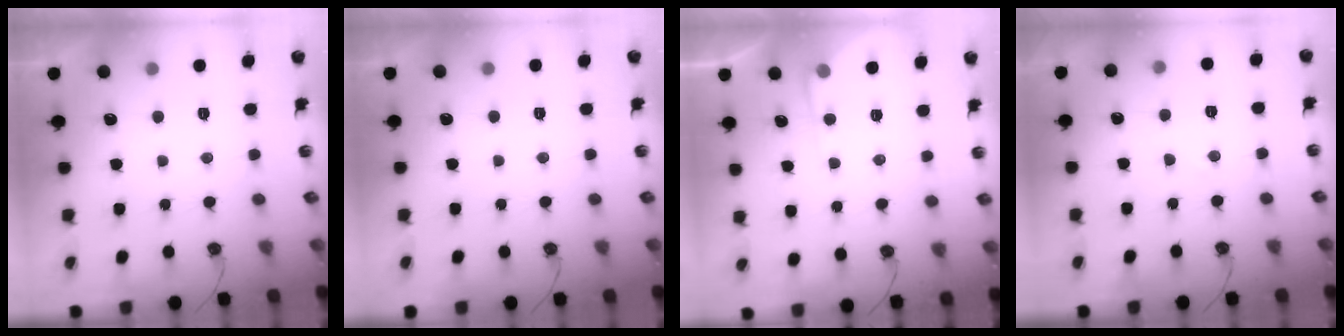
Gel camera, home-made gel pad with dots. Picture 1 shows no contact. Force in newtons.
{"total": 0.0}
{"total": 4.7, "press": 4.7, "slide": 0.4}
{"total": 3.9, "press": 3.8, "slide": 0.7}